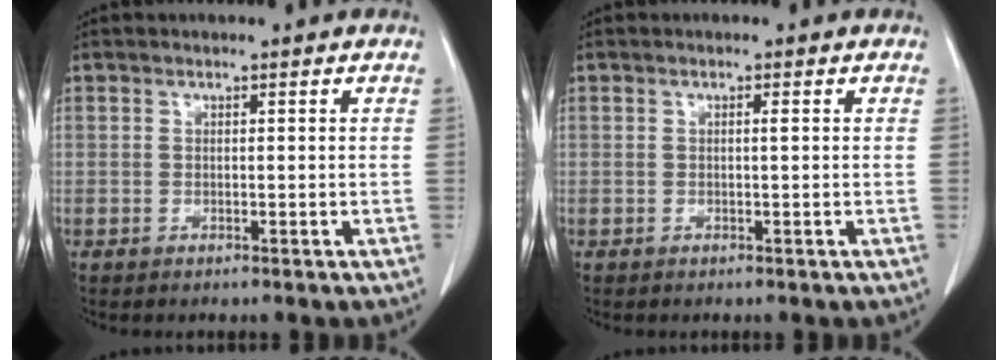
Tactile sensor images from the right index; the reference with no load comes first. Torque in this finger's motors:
{"motor_torque": [-0.20, 0.13, 0.00, -0.01]}